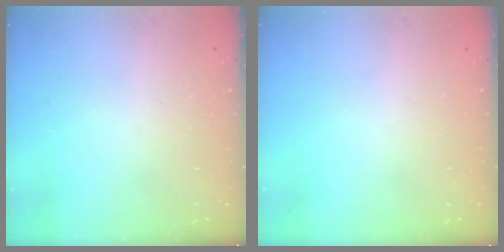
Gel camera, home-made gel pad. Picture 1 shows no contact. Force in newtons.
{"total": 0.0}